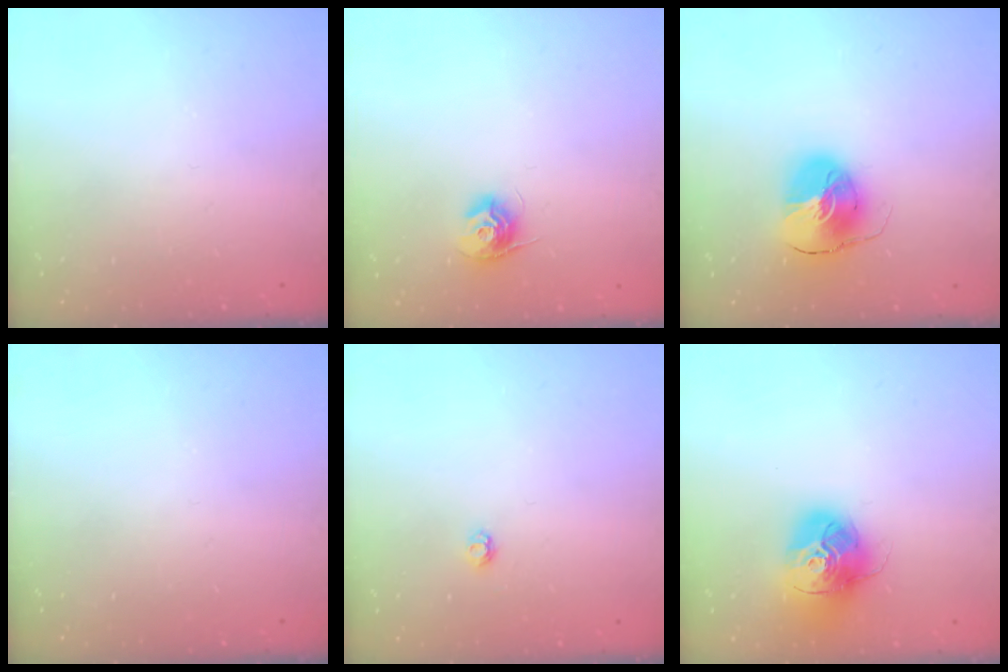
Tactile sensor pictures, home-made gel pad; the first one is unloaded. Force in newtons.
{"total": 9.6, "press": 9.6, "slide": 0.4}
{"total": 9.3, "press": 9.2, "slide": 1.3}
{"total": 0.0}
{"total": 2.9, "press": 2.9, "slide": 0.4}
{"total": 17.2, "press": 17.1, "slide": 2.0}